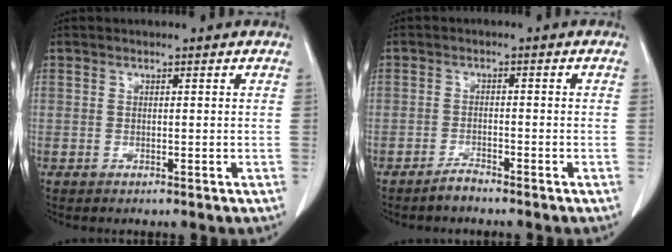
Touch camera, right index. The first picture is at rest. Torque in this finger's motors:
{"motor_torque": [-0.36, -0.31, -0.13, -0.05]}